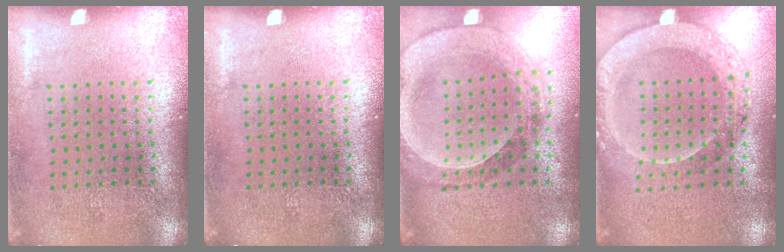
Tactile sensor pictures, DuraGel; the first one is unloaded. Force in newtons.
{"total": 0.0}
{"total": 1.5, "press": 1.4, "slide": 0.3}
{"total": 2.0, "press": 1.9, "slide": 0.6}